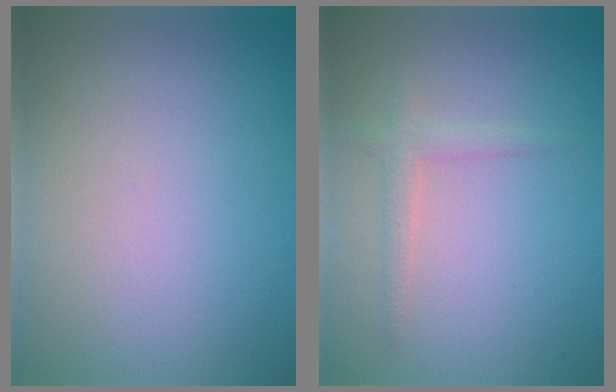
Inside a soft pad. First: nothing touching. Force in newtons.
{"total": 1.6, "press": 1.6, "slide": 0.1}